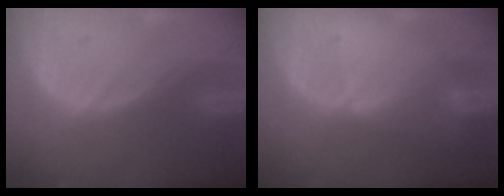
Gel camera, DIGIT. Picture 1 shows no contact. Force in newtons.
{"total": 1.9, "press": 1.9, "slide": 0.2}